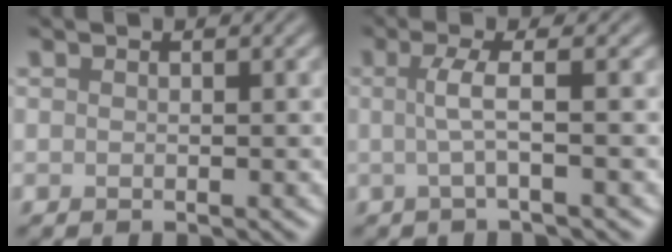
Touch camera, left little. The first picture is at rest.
{"total": 2.6, "force": [0.0, 0.6, 2.5], "torque": [-0.048, 0.000, -0.006]}